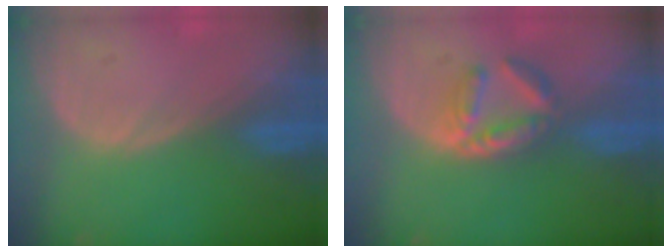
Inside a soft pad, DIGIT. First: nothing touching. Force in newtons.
{"total": 5.0, "press": 5.0, "slide": 0.8}